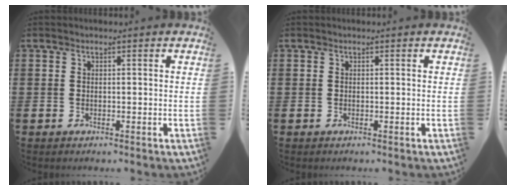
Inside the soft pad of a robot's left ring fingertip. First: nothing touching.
{"total": 0.0}